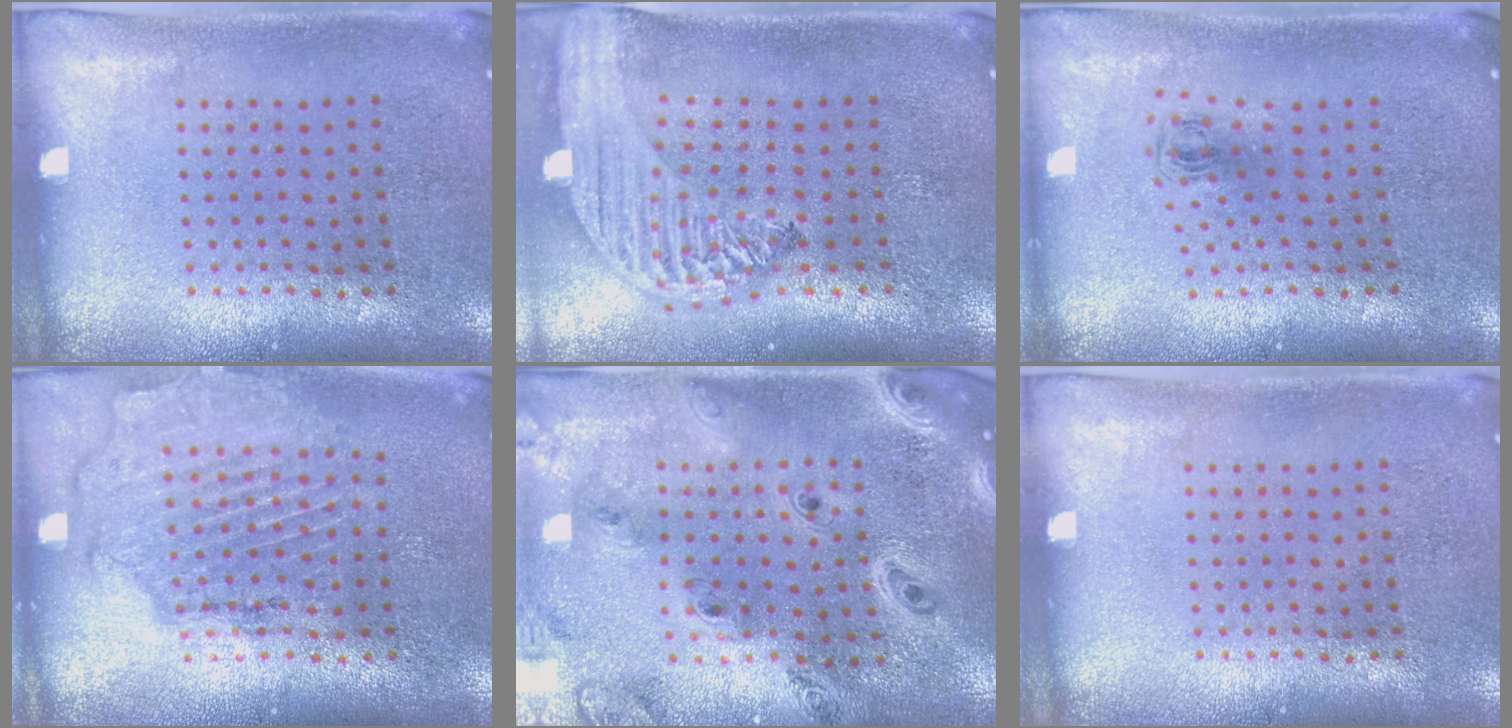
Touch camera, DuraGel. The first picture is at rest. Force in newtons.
{"total": 2.6, "press": 2.1, "slide": 1.6}
{"total": 0.6, "press": 0.3, "slide": 0.6}
{"total": 1.6, "press": 1.6, "slide": 0.4}
{"total": 2.6, "press": 2.3, "slide": 1.2}
{"total": 0.0}